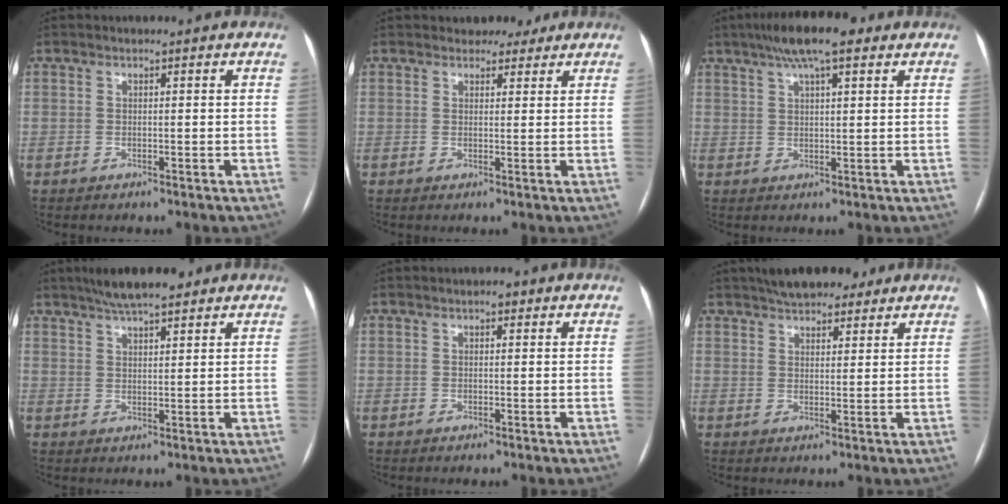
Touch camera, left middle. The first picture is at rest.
{"total": 3.4, "force": [2.9, 1.8, 0.6], "torque": [-0.002, 0.006, 0.036]}
{"total": 9.7, "force": [6.3, 1.9, 7.2], "torque": [-0.118, 0.031, 0.098]}
{"total": 7.8, "force": [6.0, 1.5, 4.8], "torque": [-0.076, 0.024, 0.097]}
{"total": 1.1, "force": [0.6, 0.5, 0.7], "torque": [-0.010, 0.005, 0.006]}
{"total": 8.6, "force": [6.9, 3.1, 4.1], "torque": [-0.055, 0.023, 0.106]}